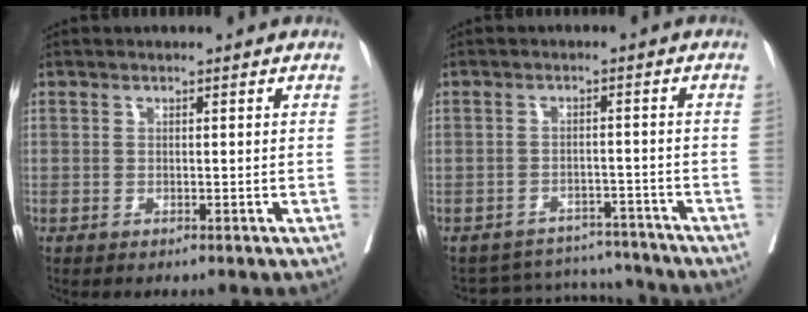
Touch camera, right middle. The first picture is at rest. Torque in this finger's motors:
{"motor_torque": [-0.39, -0.22, -0.21, -0.07]}